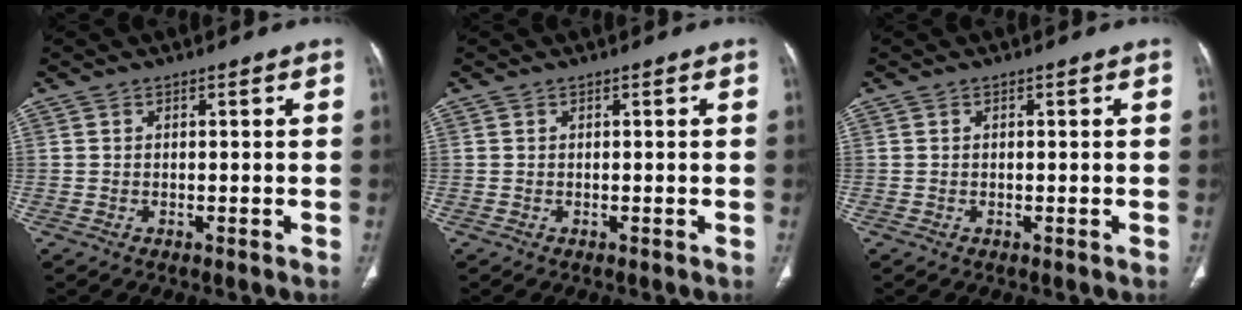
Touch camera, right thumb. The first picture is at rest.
{"total": 0.0}
{"total": 0.0}